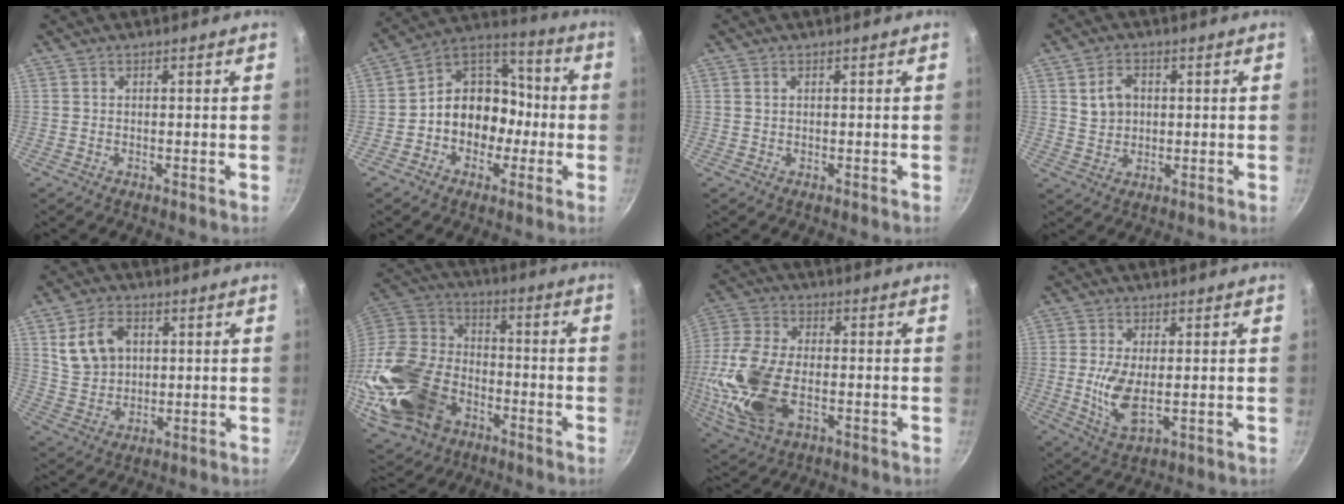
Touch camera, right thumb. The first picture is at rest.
{"total": 14.7, "force": [-2.2, 11.2, 9.2], "torque": [-0.095, 0.048, -0.047]}
{"total": 0.6, "force": [0.3, 0.3, 0.4], "torque": [-0.007, 0.001, 0.006]}
{"total": 5.5, "force": [1.3, 4.2, 3.2], "torque": [-0.039, -0.005, 0.027]}
{"total": 9.6, "force": [3.1, 7.0, 5.8], "torque": [-0.089, -0.005, 0.067]}
{"total": 30.0, "force": [-11.5, 20.7, 18.5], "torque": [-0.484, 0.028, -0.206]}
{"total": 18.1, "force": [-3.6, 9.9, 14.7], "torque": [-0.335, 0.001, -0.062]}
{"total": 6.9, "force": [-0.4, 3.0, 6.2], "torque": [-0.128, -0.017, -0.001]}